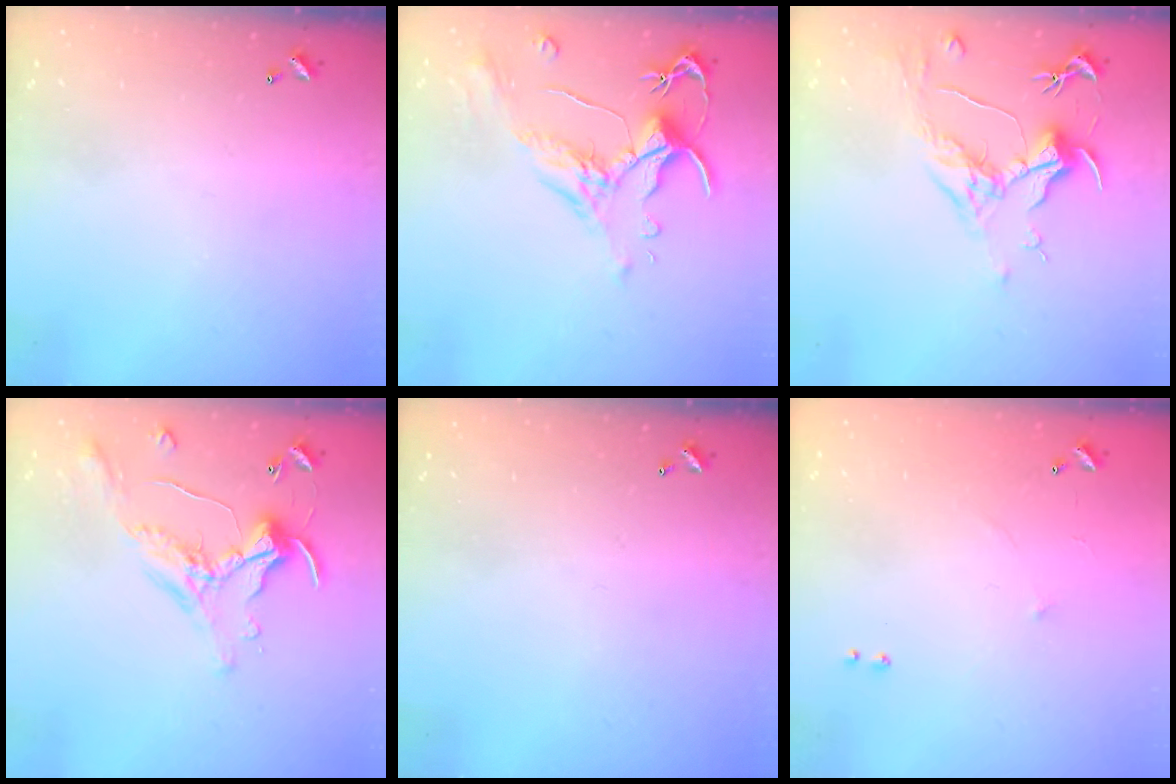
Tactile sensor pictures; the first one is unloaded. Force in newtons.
{"total": 1.5, "press": 1.0, "slide": 1.1}
{"total": 1.5, "press": 1.3, "slide": 0.8}
{"total": 0.0}
{"total": 0.0}
{"total": 6.1, "press": 6.0, "slide": 0.8}